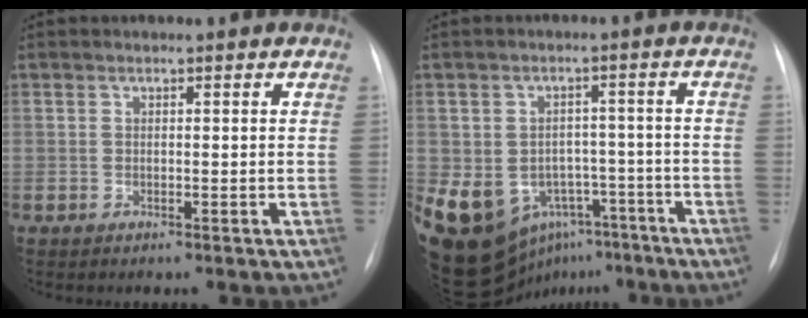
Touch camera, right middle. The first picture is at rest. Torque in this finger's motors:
{"motor_torque": [1.63, -0.50, 1.03, 0.21]}